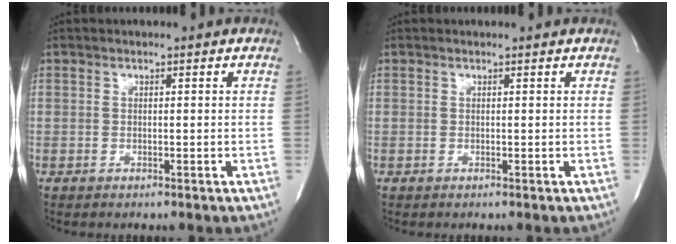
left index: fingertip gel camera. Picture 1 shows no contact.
{"total": 0.6, "force": [0.6, 0.0, 0.1], "torque": [-0.004, 0.000, 0.005]}